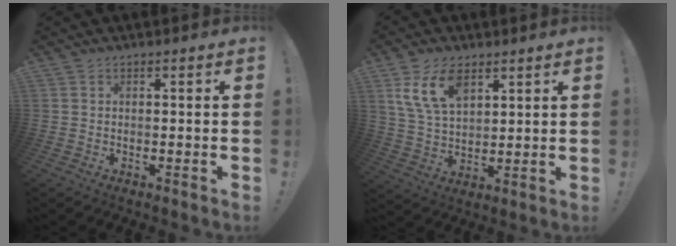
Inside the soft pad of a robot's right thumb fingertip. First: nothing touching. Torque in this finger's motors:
{"motor_torque": [0.65, 1.67, 0.63, 0.01, 0.01]}